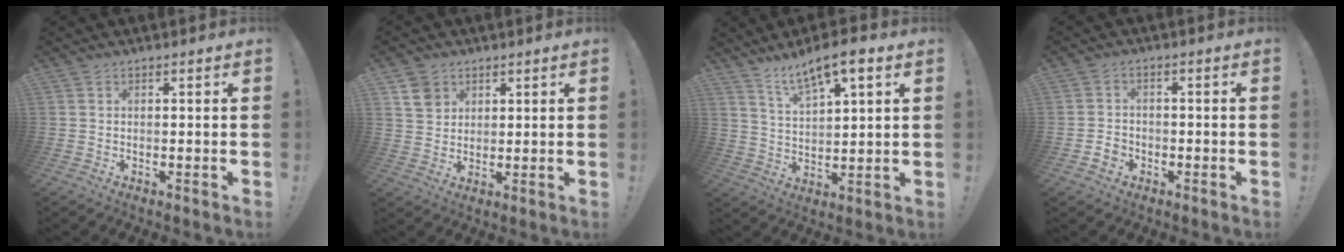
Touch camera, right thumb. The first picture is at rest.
{"total": 6.3, "force": [3.6, 4.9, 1.6], "torque": [-0.015, -0.015, 0.070]}
{"total": 9.3, "force": [6.5, 2.4, 6.1], "torque": [-0.111, -0.027, 0.114]}
{"total": 3.9, "force": [-1.9, 3.1, 1.6], "torque": [-0.028, 0.002, -0.037]}